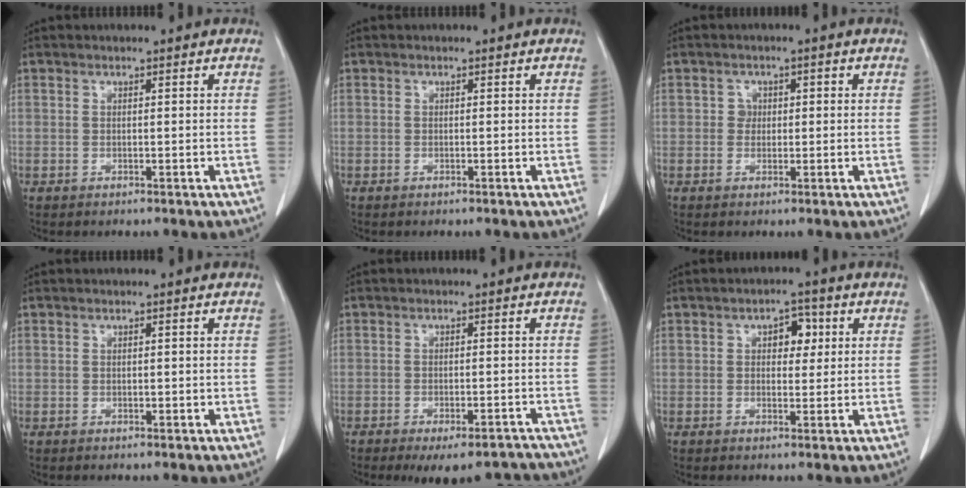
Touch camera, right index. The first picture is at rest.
{"total": 0.0}
{"total": 1.8, "force": [0.2, 1.7, 0.6], "torque": [-0.003, 0.006, 0.004]}
{"total": 0.7, "force": [0.1, 0.5, 0.4], "torque": [-0.004, 0.001, 0.005]}
{"total": 10.4, "force": [-8.8, 3.4, 4.4], "torque": [-0.046, 0.010, -0.108]}
{"total": 3.9, "force": [1.1, 2.3, 2.9], "torque": [-0.037, 0.010, 0.015]}